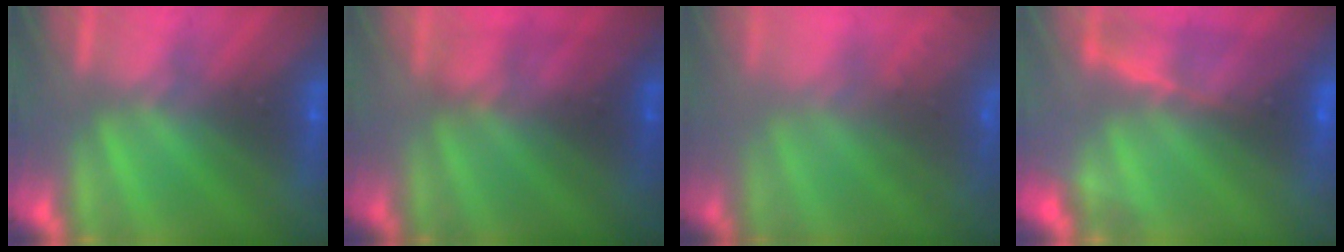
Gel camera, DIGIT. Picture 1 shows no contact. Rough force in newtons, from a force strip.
{"total": 3.4}
{"total": 7.1}
{"total": 10.2}